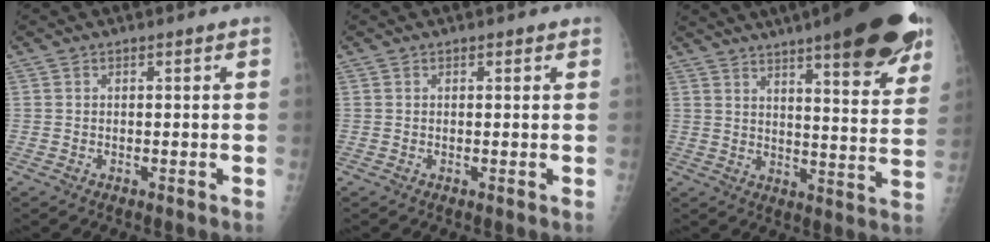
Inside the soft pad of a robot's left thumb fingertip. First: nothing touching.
{"total": 0.8, "force": [0.5, 0.5, 0.4], "torque": [0.002, -0.002, 0.002]}
{"total": 26.3, "force": [17.4, 5.9, 18.7], "torque": [-0.234, -0.050, 0.227]}